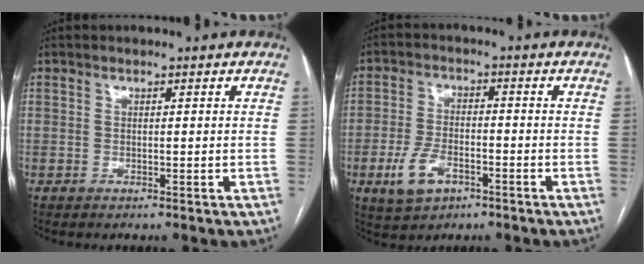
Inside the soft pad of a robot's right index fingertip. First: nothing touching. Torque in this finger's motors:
{"motor_torque": [-0.19, -0.28, -0.34, -0.19]}